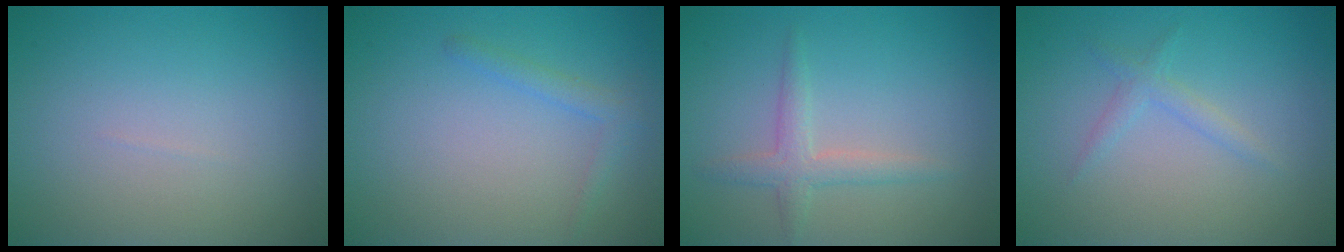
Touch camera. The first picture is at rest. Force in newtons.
{"total": 1.4, "press": 1.4, "slide": 0.1}
{"total": 2.1, "press": 2.1, "slide": 0.0}
{"total": 1.3, "press": 1.3, "slide": 0.0}